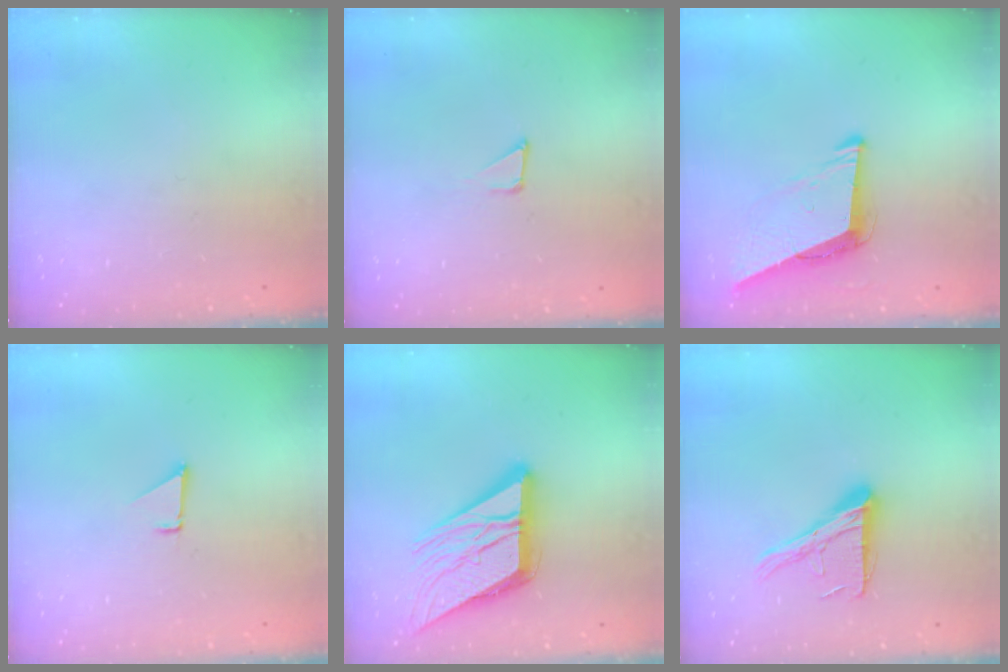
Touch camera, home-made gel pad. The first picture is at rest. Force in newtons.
{"total": 1.2, "press": 1.2, "slide": 0.0}
{"total": 7.4, "press": 7.3, "slide": 1.4}
{"total": 1.5, "press": 1.5, "slide": 0.1}
{"total": 17.4, "press": 17.3, "slide": 1.3}
{"total": 13.9, "press": 13.9, "slide": 1.2}